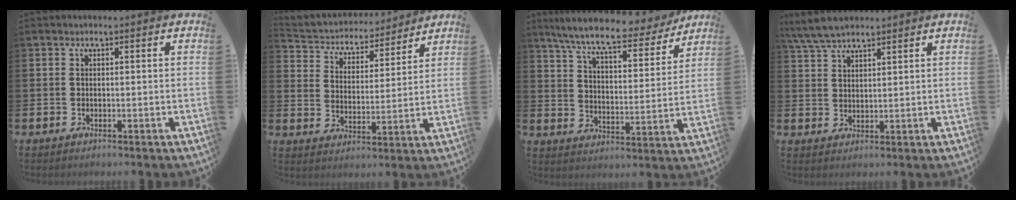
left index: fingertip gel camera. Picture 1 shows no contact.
{"total": 4.4, "force": [4.1, 1.7, -0.1], "torque": [-0.032, -0.037, 0.066]}
{"total": 9.2, "force": [8.1, 1.5, 4.0], "torque": [-0.108, -0.045, 0.138]}
{"total": 5.5, "force": [5.0, 1.1, 2.0], "torque": [-0.060, -0.008, 0.095]}